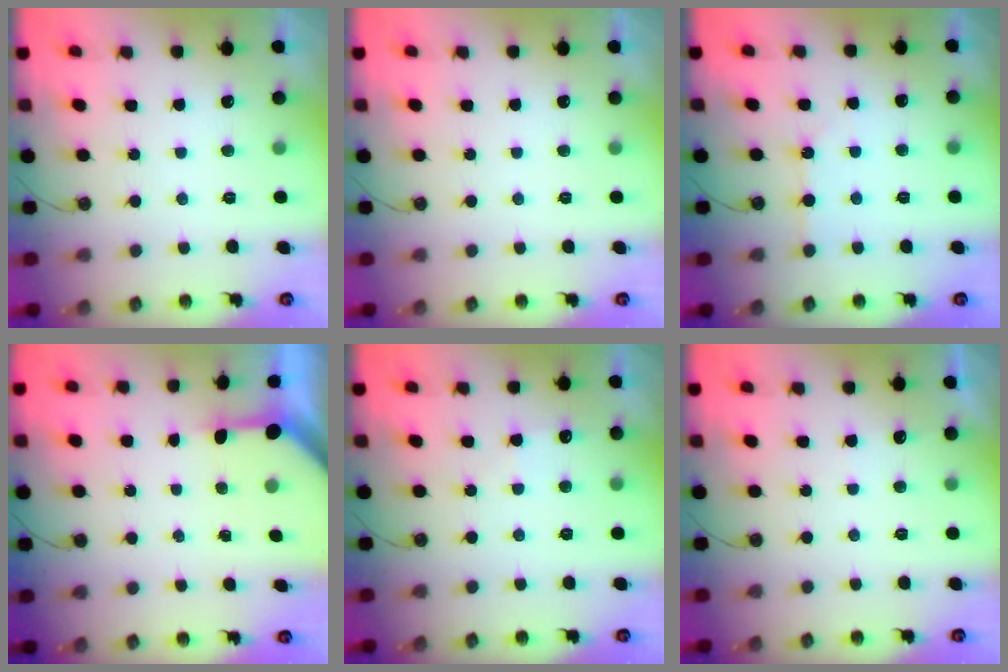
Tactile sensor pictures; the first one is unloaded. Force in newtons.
{"total": 0.0}
{"total": 2.3, "press": 2.3, "slide": 0.4}
{"total": 3.4, "press": 3.4, "slide": 0.4}
{"total": 4.9, "press": 4.9, "slide": 0.7}
{"total": 2.0, "press": 2.0, "slide": 0.4}